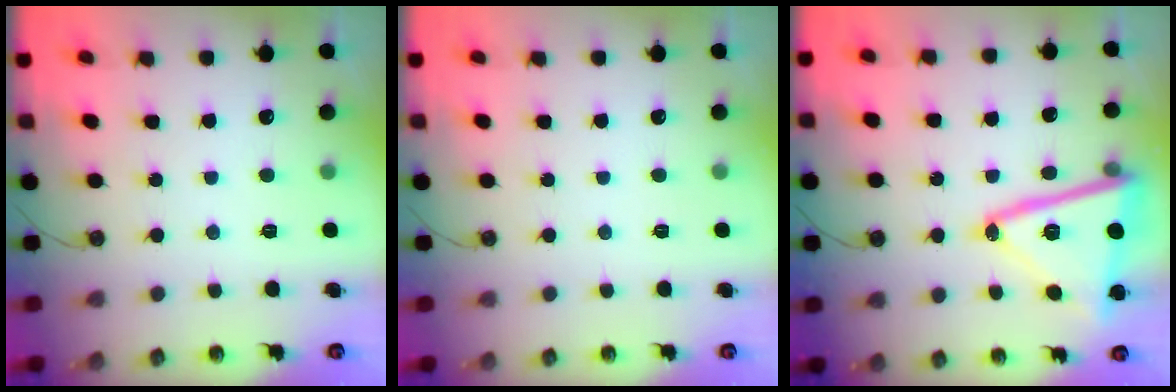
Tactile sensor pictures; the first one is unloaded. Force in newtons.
{"total": 0.0}
{"total": 19.4, "press": 19.1, "slide": 3.2}